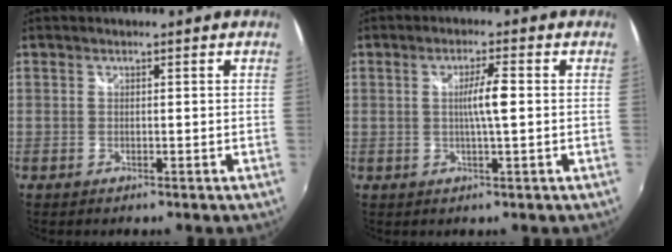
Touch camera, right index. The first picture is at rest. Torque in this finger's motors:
{"motor_torque": [0.53, -0.01, 0.18, 0.04]}